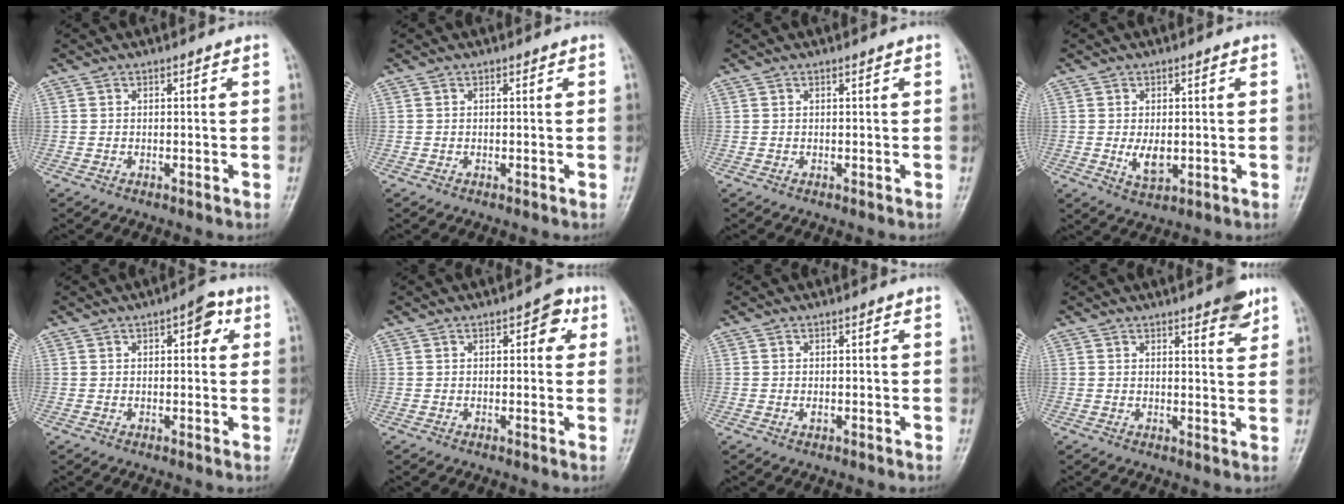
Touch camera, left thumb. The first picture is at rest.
{"total": 0.0}
{"total": 0.0}
{"total": 4.6, "force": [-0.4, 2.5, 3.9], "torque": [-0.059, -0.008, 0.000]}
{"total": 4.5, "force": [1.7, 2.1, 3.6], "torque": [-0.031, 0.003, 0.013]}
{"total": 3.9, "force": [1.5, 2.1, 3.0], "torque": [-0.016, 0.003, 0.009]}
{"total": 0.9, "force": [-0.1, 0.4, 0.8], "torque": [-0.010, 0.002, 0.001]}
{"total": 5.2, "force": [3.3, 1.2, 3.7], "torque": [-0.038, -0.018, 0.039]}